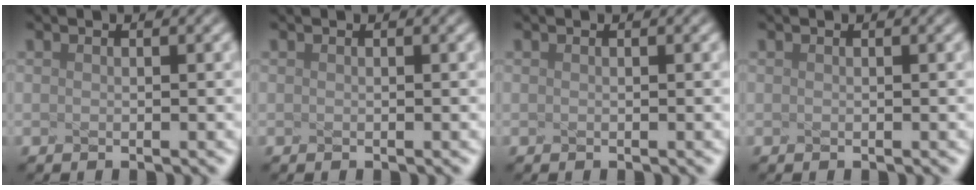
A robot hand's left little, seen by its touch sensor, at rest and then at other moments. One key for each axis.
{"total": 0.0}
{"total": 0.0}
{"total": 0.0}